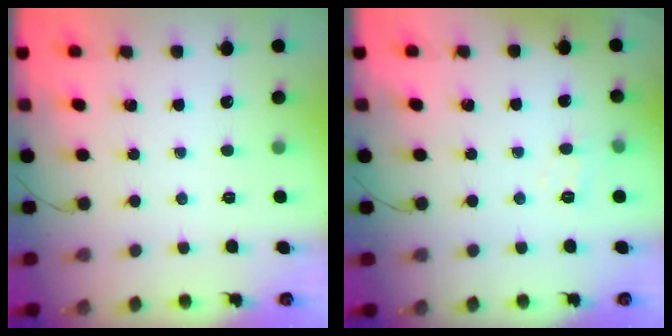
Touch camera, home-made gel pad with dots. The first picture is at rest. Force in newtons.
{"total": 3.9, "press": 3.7, "slide": 1.3}